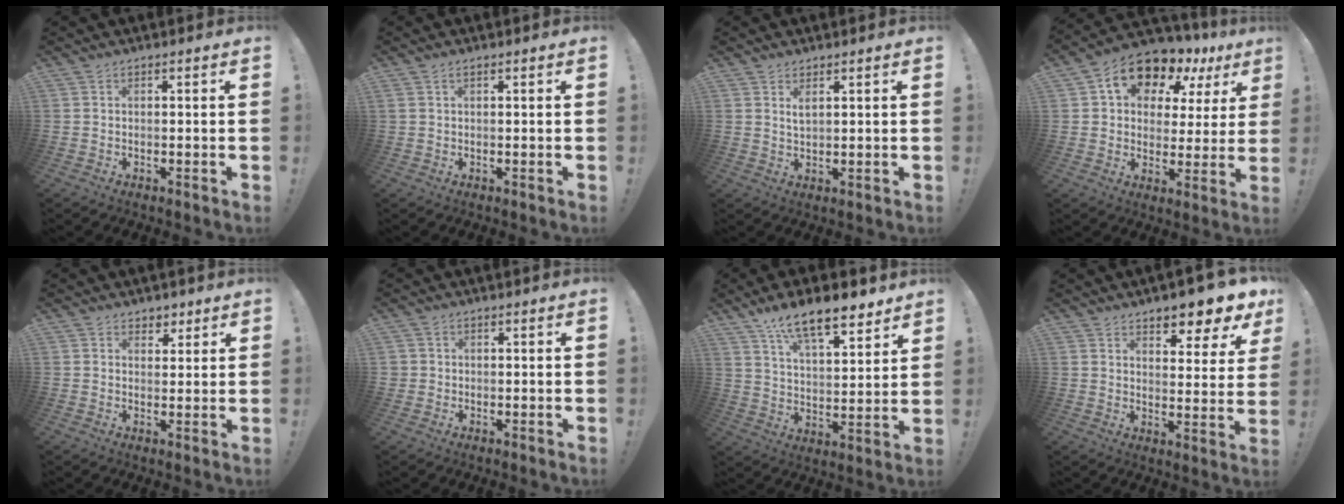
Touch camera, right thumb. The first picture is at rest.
{"total": 1.2, "force": [0.7, 0.6, 0.8], "torque": [-0.018, 0.003, 0.013]}
{"total": 2.3, "force": [1.5, 0.7, 1.5], "torque": [-0.017, -0.010, 0.025]}
{"total": 12.9, "force": [8.4, 7.4, 6.2], "torque": [-0.107, -0.059, 0.149]}
{"total": 3.9, "force": [2.6, 2.9, 0.6], "torque": [0.003, -0.013, 0.046]}
{"total": 1.6, "force": [0.3, 1.6, 0.2], "torque": [0.004, 0.001, 0.006]}
{"total": 13.9, "force": [10.2, 4.6, 8.2], "torque": [-0.138, -0.065, 0.178]}
{"total": 7.3, "force": [6.4, 2.2, 2.8], "torque": [-0.028, -0.063, 0.111]}